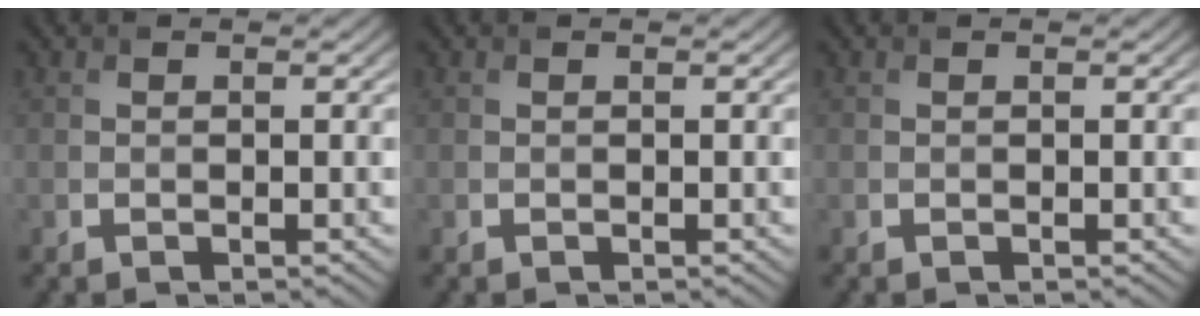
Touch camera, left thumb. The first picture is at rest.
{"total": 0.0}
{"total": 0.0}